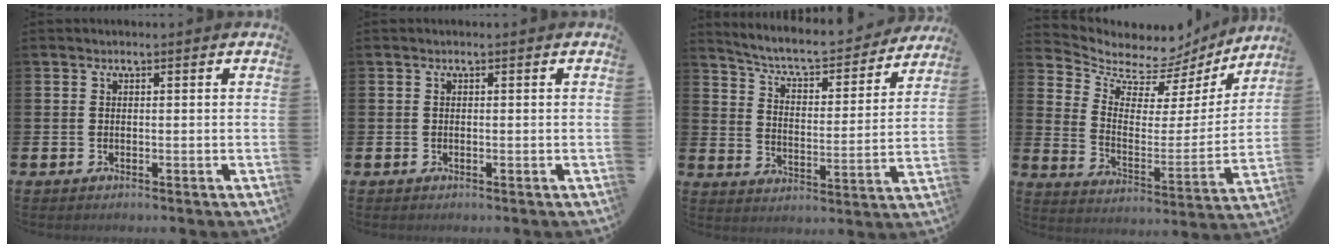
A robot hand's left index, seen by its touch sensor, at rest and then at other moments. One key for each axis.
{"total": 0.0}
{"total": 6.3, "fx": 5.8, "fy": 1.3, "fz": 2.2, "tx": -0.078, "ty": -0.041, "tz": 0.095}
{"total": 7.5, "fx": 6.6, "fy": 3.3, "fz": 1.4, "tx": -0.057, "ty": -0.058, "tz": 0.111}